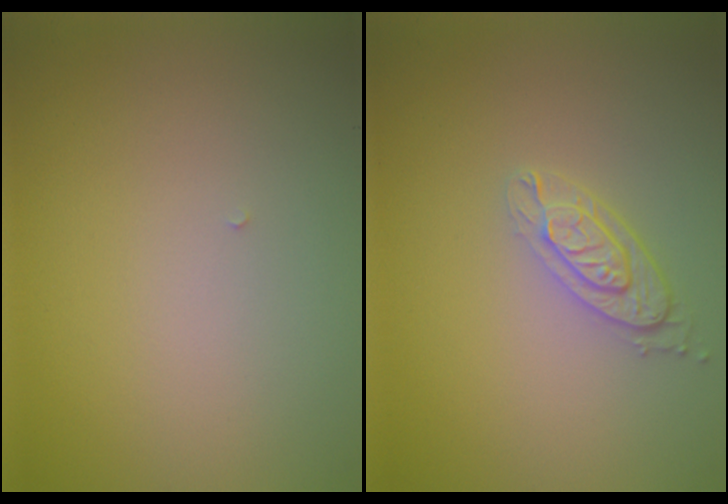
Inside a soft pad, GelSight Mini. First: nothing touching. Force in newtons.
{"total": 2.8, "press": 2.2, "slide": 1.7}